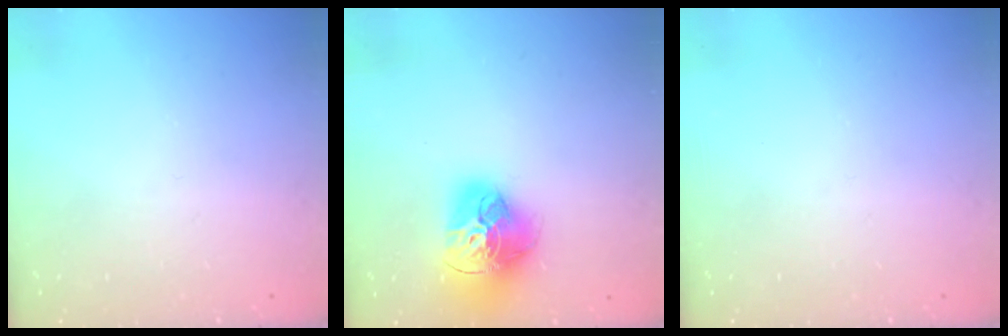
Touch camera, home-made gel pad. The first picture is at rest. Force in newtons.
{"total": 18.0, "press": 17.9, "slide": 1.9}
{"total": 0.0}